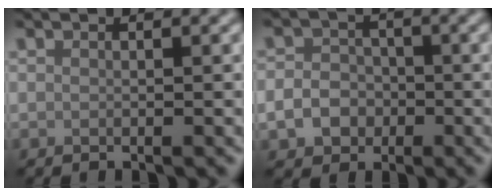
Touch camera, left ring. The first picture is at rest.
{"total": 3.3, "force": [-1.0, 2.8, 1.5], "torque": [-0.011, 0.000, -0.025]}